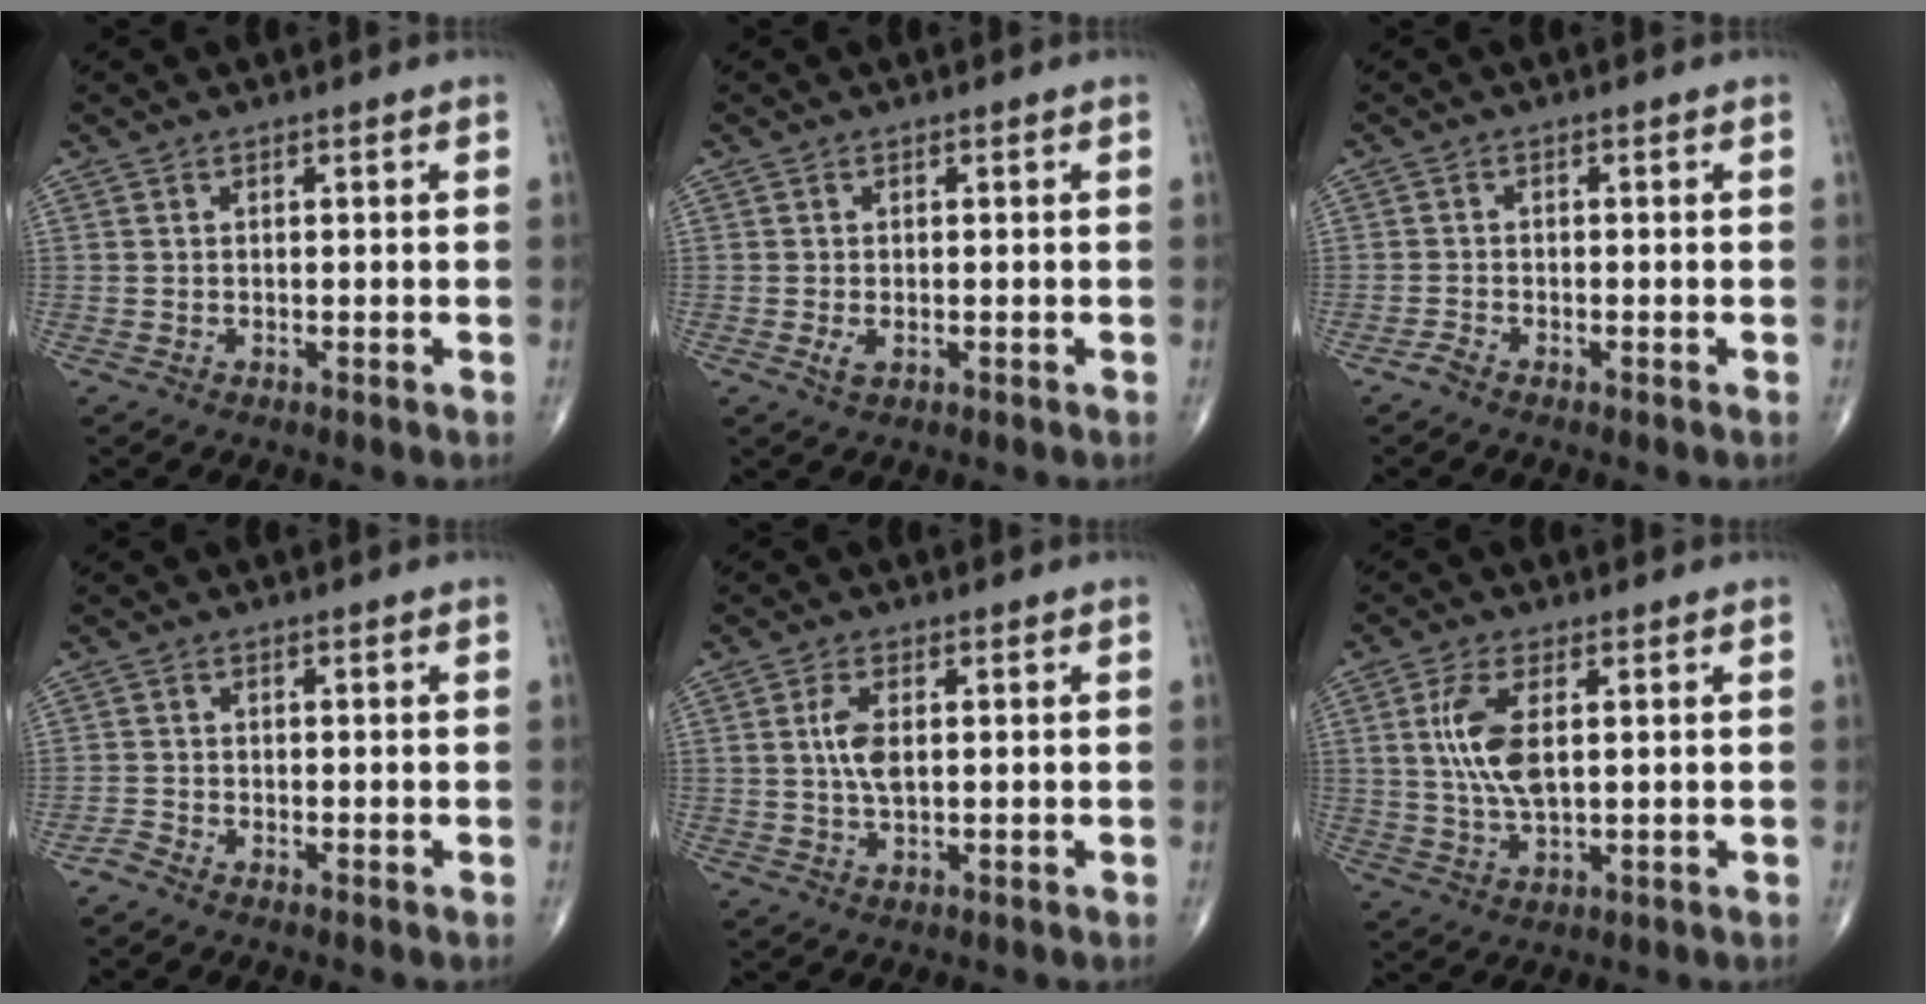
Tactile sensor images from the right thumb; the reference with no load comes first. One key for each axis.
{"total": 1.6, "fx": -0.4, "fy": 0.8, "fz": 1.3, "tx": -0.026, "ty": -0.003, "tz": -0.007}
{"total": 1.2, "fx": -1.1, "fy": 0.2, "fz": 0.5, "tx": -0.014, "ty": 0.004, "tz": -0.024}
{"total": 1.3, "fx": -1.2, "fy": 0.2, "fz": 0.3, "tx": -0.007, "ty": 0.001, "tz": -0.029}
{"total": 4.8, "fx": 0.7, "fy": 2.2, "fz": 4.2, "tx": -0.091, "ty": 0.000, "tz": 0.013}
{"total": 8.7, "fx": 1.6, "fy": 3.8, "fz": 7.6, "tx": -0.164, "ty": -0.006, "tz": 0.035}